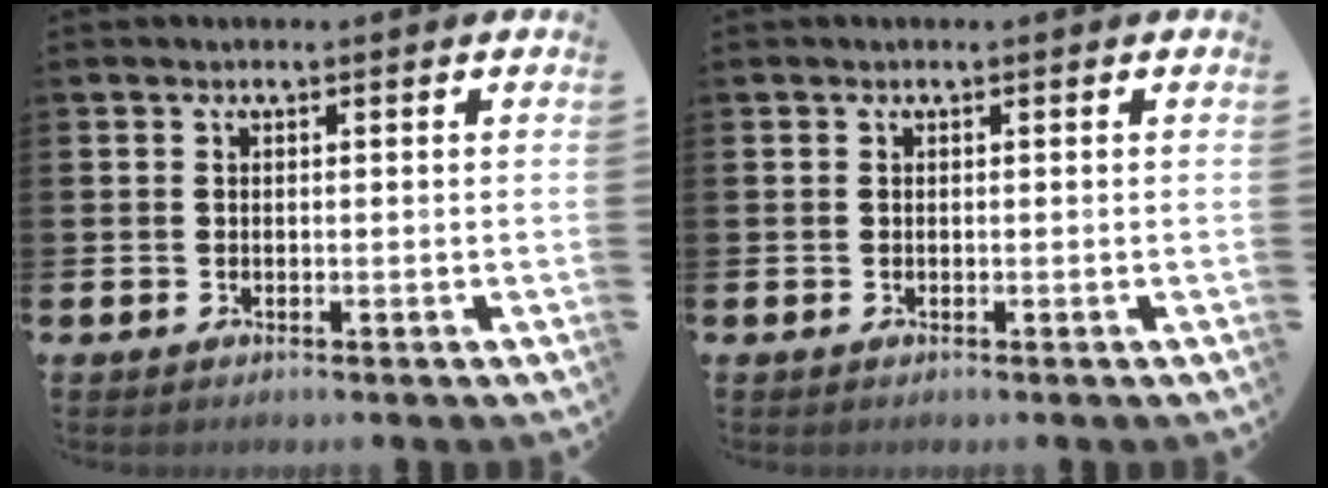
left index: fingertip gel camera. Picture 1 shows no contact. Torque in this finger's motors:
{"motor_torque": [0.00, 0.00, 0.00, 0.00]}